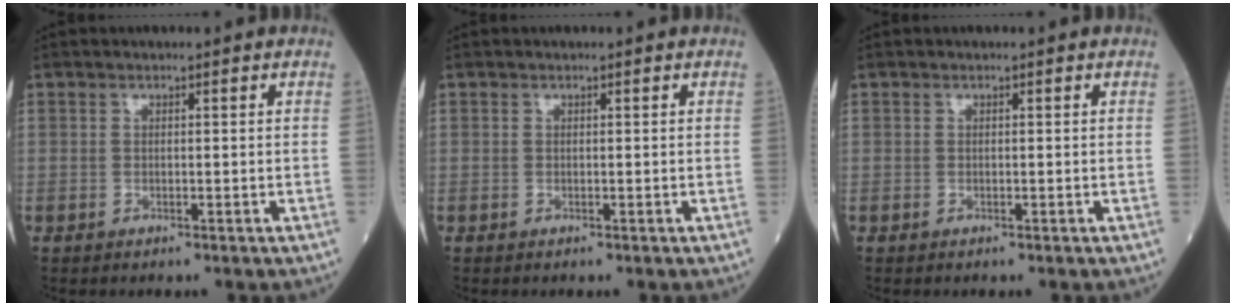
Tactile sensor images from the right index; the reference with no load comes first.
{"total": 0.0}
{"total": 0.0}